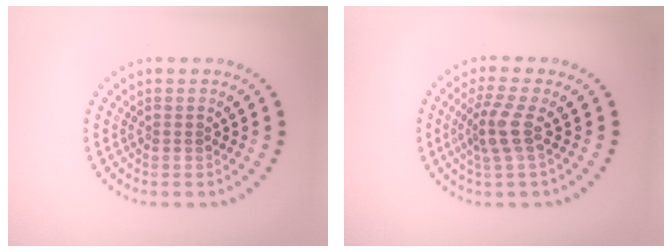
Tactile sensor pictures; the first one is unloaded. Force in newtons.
{"total": 3.0, "press": 2.2, "slide": 2.0}